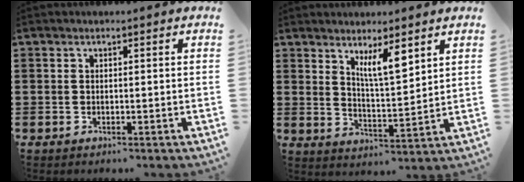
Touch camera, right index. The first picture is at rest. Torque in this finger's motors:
{"motor_torque": [0.20, 0.04, 0.23, 0.13]}